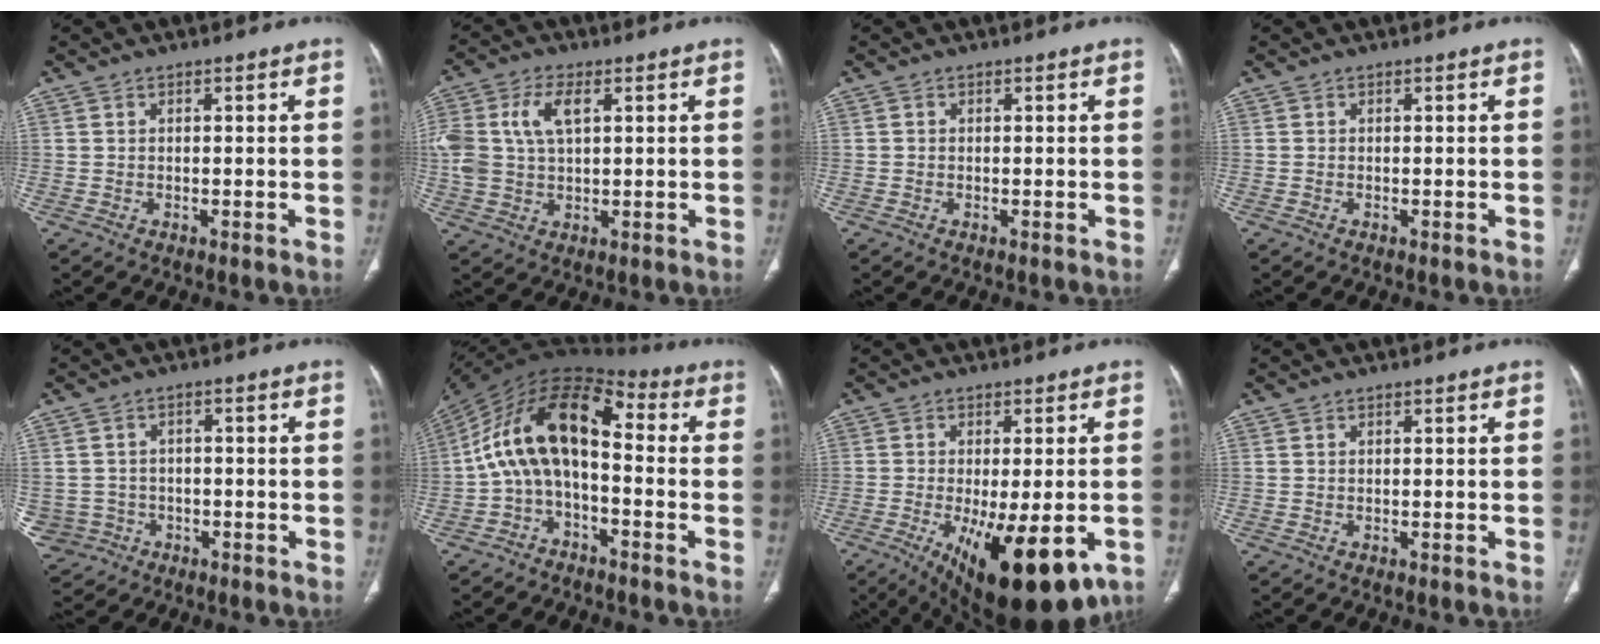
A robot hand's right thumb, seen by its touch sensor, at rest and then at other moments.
{"total": 10.8, "force": [2.8, 6.2, 8.3], "torque": [-0.192, 0.012, 0.058]}
{"total": 0.0}
{"total": 0.0}
{"total": 7.0, "force": [-2.3, 6.5, 1.3], "torque": [-0.029, 0.022, -0.029]}
{"total": 14.8, "force": [-1.5, 8.0, 12.4], "torque": [-0.210, 0.074, -0.042]}
{"total": 18.1, "force": [-7.3, 6.9, 15.1], "torque": [-0.202, -0.018, -0.093]}
{"total": 0.0}